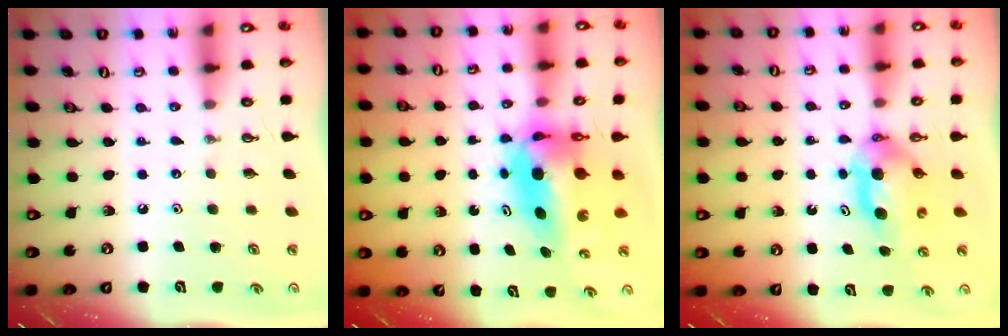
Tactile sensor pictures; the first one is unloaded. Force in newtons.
{"total": 10.1, "press": 9.0, "slide": 4.5}
{"total": 5.6, "press": 5.3, "slide": 2.0}